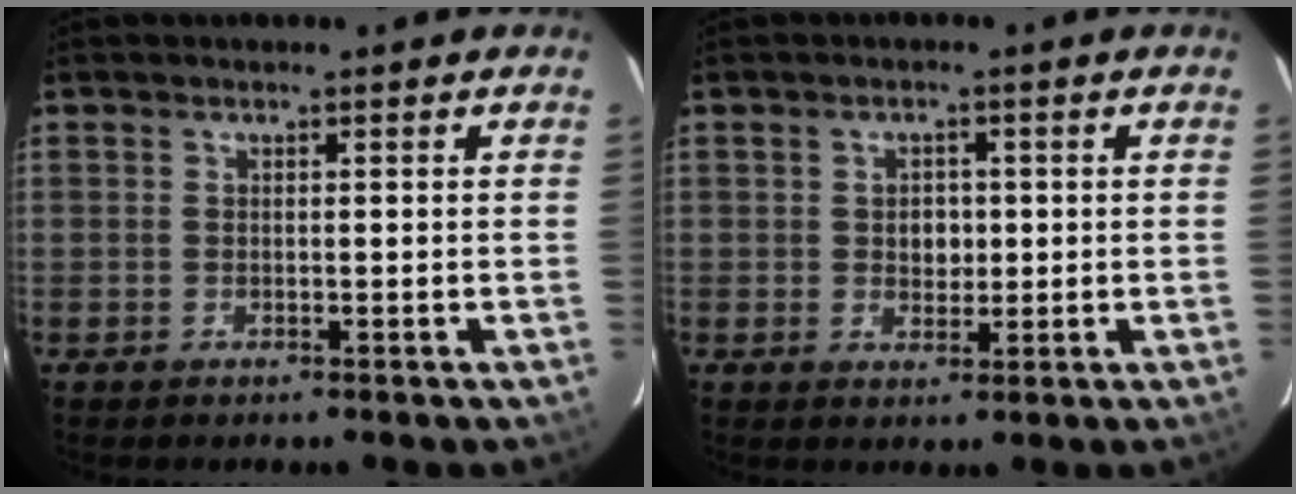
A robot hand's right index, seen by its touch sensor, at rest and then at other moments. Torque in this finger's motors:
{"motor_torque": [0.21, 0.07, 0.06, 0.00]}